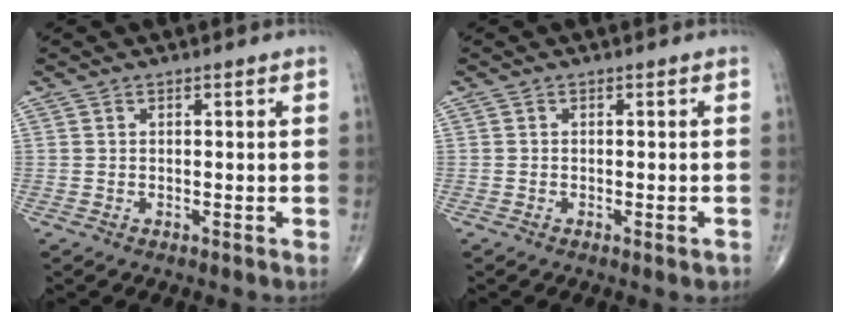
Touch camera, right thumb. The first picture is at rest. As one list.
[{"total": 1.1, "force": [-0.6, 0.3, 0.9], "torque": [-0.013, -0.002, -0.007]}]